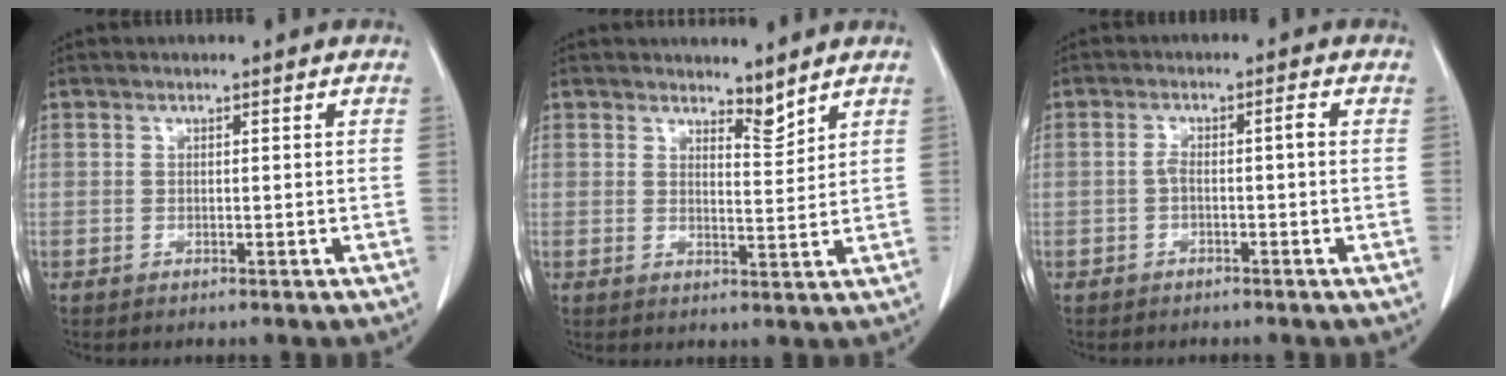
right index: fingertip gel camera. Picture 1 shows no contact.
{"total": 2.8, "force": [2.7, 0.4, 0.7], "torque": [-0.010, -0.012, 0.046]}
{"total": 2.2, "force": [-0.5, 0.4, 2.1], "torque": [-0.040, 0.012, -0.006]}